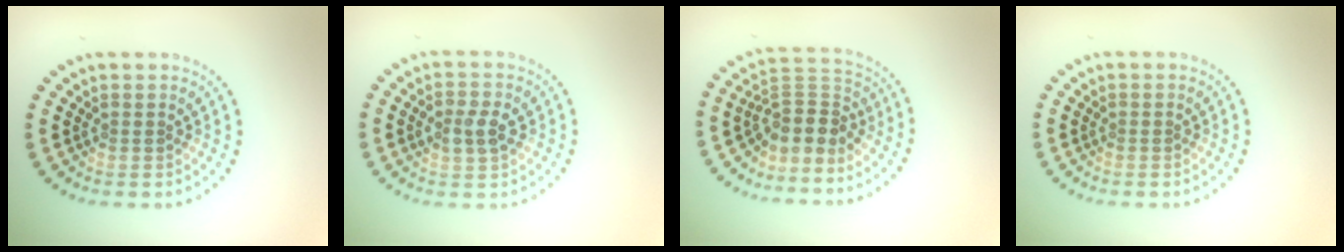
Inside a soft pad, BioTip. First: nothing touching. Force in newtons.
{"total": 2.4, "press": 2.4, "slide": 0.4}
{"total": 3.4, "press": 2.5, "slide": 2.3}
{"total": 0.0}